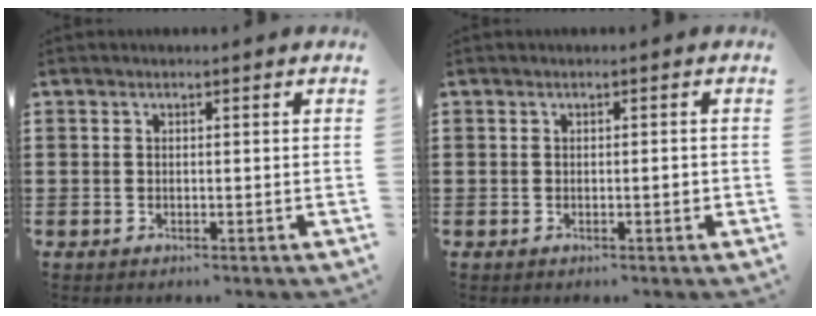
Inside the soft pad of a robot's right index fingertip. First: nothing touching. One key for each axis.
{"total": 1.1, "fx": -0.2, "fy": 0.3, "fz": 1.1, "tx": -0.019, "ty": -0.002, "tz": -0.004}